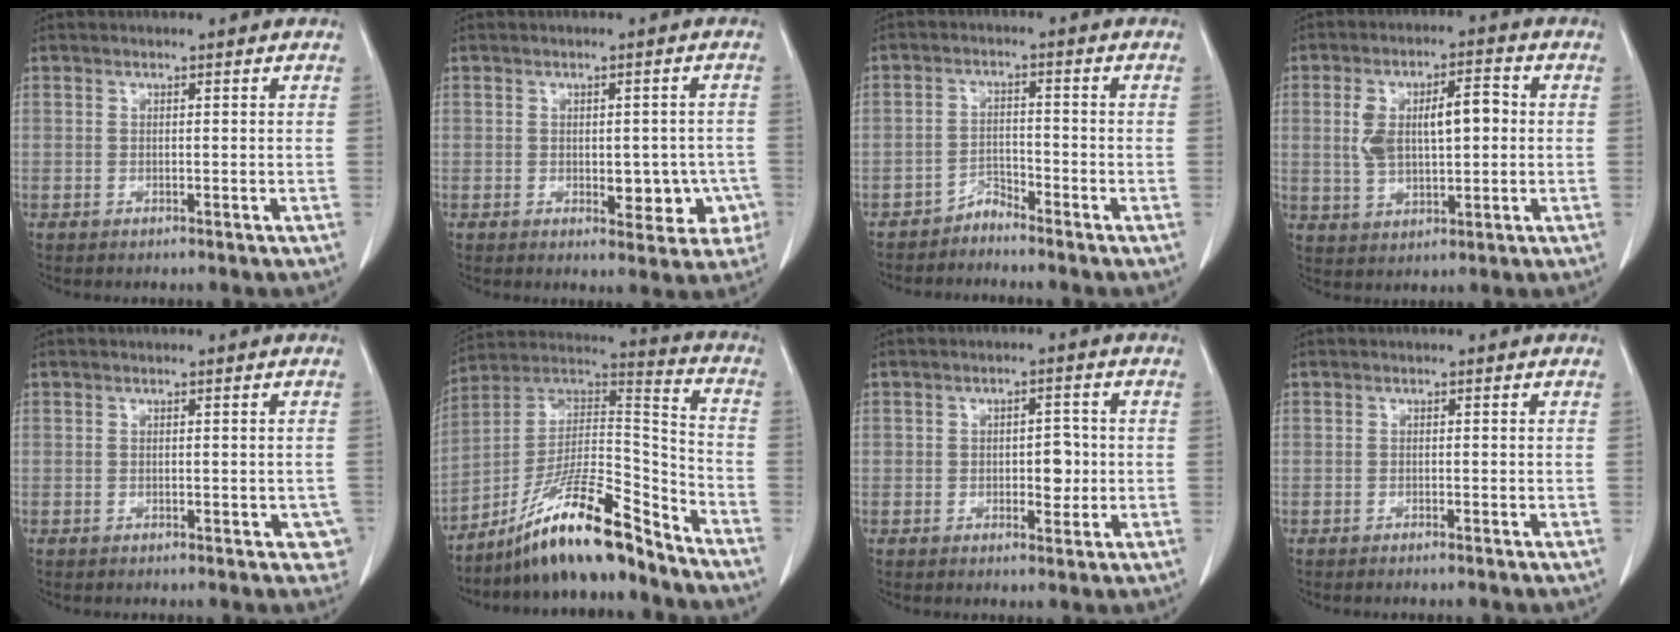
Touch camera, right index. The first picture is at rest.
{"total": 6.4, "force": [-1.7, 3.5, 5.0], "torque": [-0.045, 0.009, -0.013]}
{"total": 2.4, "force": [-2.3, 0.4, -0.2], "torque": [0.014, -0.003, -0.042]}
{"total": 9.7, "force": [0.9, 4.1, 8.8], "torque": [-0.168, 0.027, 0.023]}
{"total": 2.3, "force": [-0.9, 1.2, 1.7], "torque": [-0.004, 0.002, -0.012]}
{"total": 17.2, "force": [-13.2, 2.0, 10.8], "torque": [-0.184, 0.023, -0.231]}
{"total": 4.0, "force": [-0.4, 2.2, 3.2], "torque": [-0.040, 0.008, -0.001]}
{"total": 0.7, "force": [-0.6, -0.1, 0.3], "torque": [-0.009, -0.001, -0.010]}